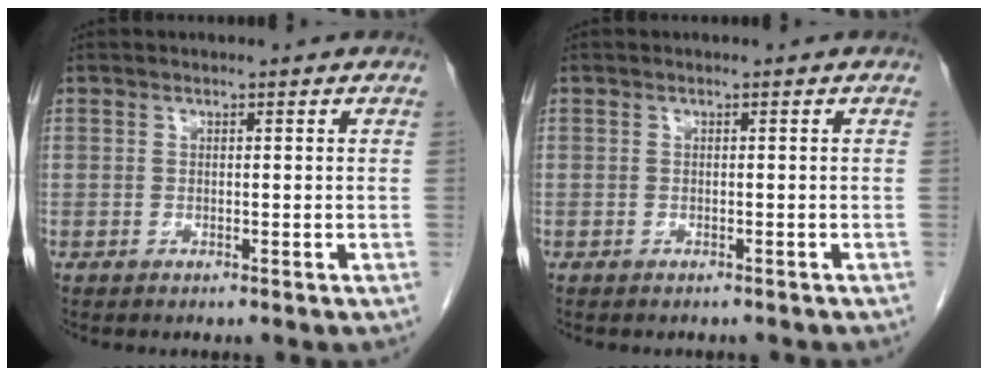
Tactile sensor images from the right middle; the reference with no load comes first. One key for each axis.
{"total": 2.7, "fx": -2.4, "fy": 0.9, "fz": 0.9, "tx": -0.015, "ty": -0.004, "tz": -0.027}